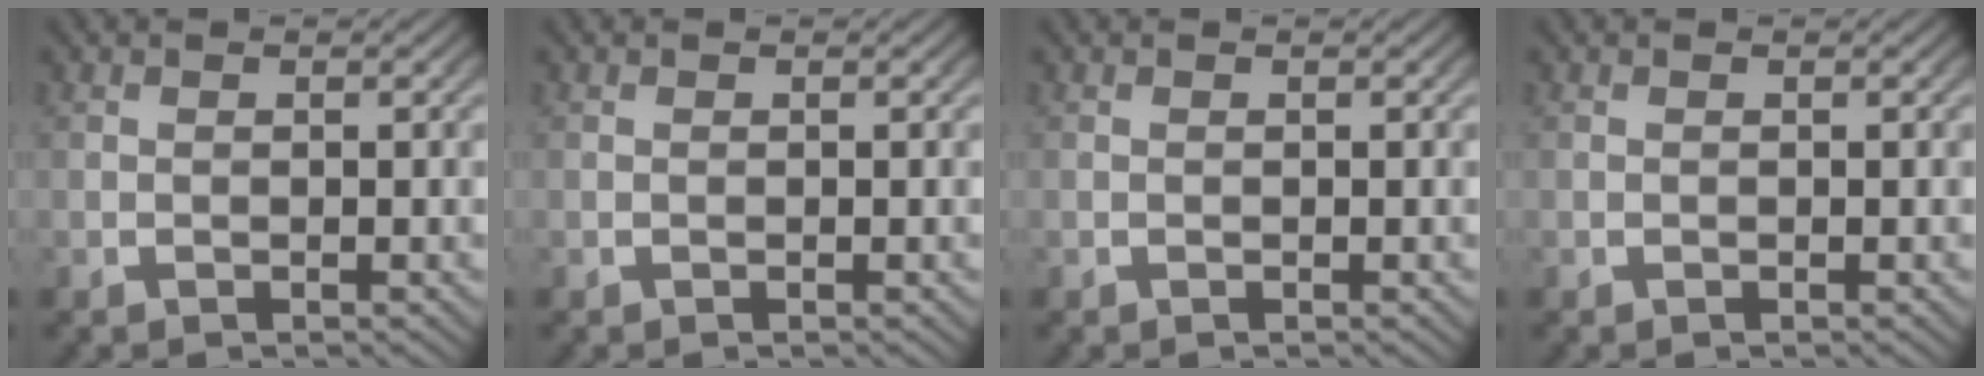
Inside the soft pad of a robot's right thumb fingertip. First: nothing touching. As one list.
[{"total": 0.0}, {"total": 0.0}, {"total": 0.0}]